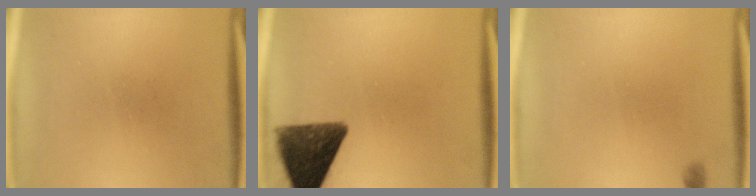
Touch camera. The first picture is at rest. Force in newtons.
{"total": 11.8}
{"total": 0.7}